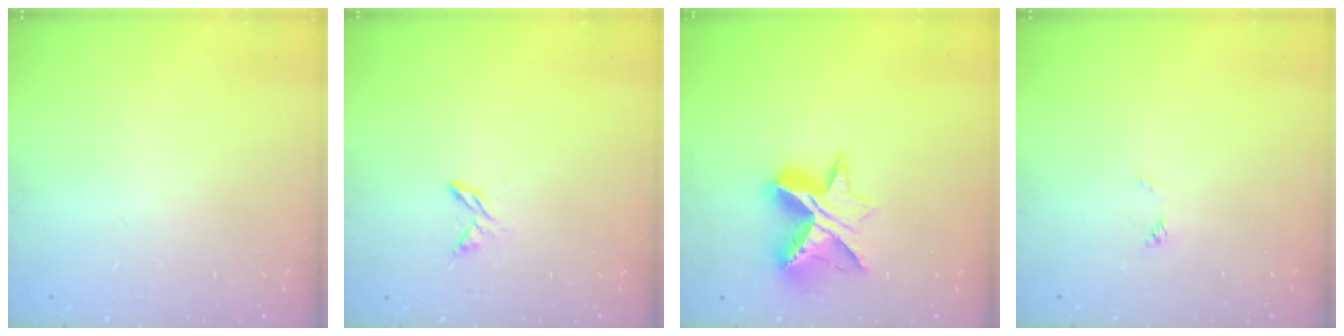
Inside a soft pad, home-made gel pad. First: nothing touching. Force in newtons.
{"total": 4.7, "press": 4.7, "slide": 0.5}
{"total": 11.5, "press": 11.5, "slide": 0.8}
{"total": 0.0}